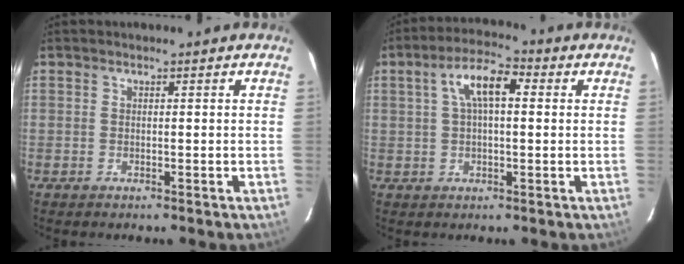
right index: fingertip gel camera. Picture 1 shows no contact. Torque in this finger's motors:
{"motor_torque": [0.27, 0.06, 0.20, 0.08]}